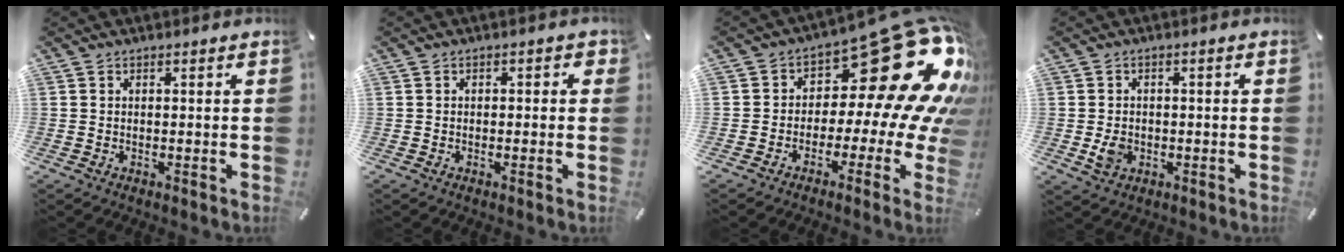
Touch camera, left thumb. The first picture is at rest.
{"total": 1.3, "force": [-0.6, 1.0, 0.7], "torque": [-0.013, 0.006, -0.012]}
{"total": 27.0, "force": [9.8, 12.8, 21.7], "torque": [-0.291, -0.082, 0.181]}
{"total": 4.0, "force": [-0.8, 3.3, 2.0], "torque": [-0.031, -0.006, -0.018]}